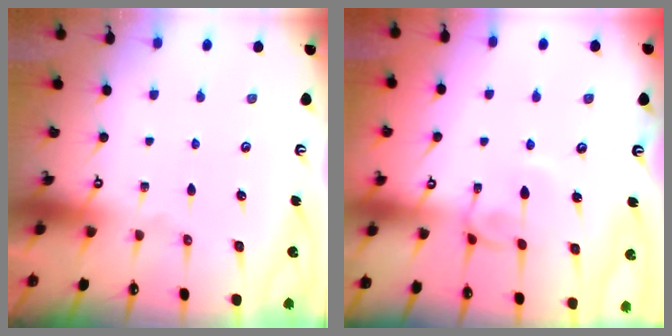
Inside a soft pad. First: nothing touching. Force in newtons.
{"total": 0.7, "press": 0.6, "slide": 0.4}